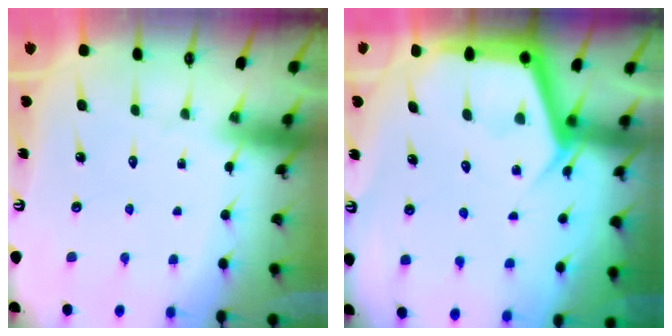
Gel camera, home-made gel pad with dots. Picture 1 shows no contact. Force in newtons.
{"total": 4.9, "press": 4.9, "slide": 0.3}